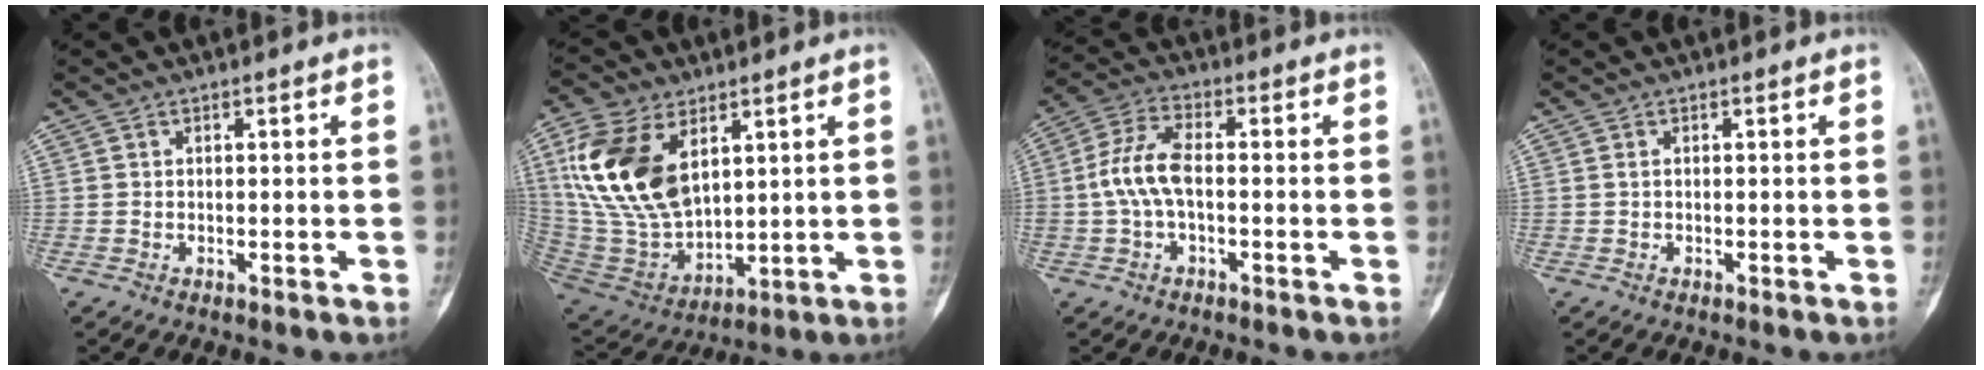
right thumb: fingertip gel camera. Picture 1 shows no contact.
{"total": 19.6, "force": [6.8, 11.6, 14.3], "torque": [-0.272, -0.027, 0.142]}
{"total": 7.9, "force": [-0.7, 3.7, 7.0], "torque": [-0.158, 0.026, -0.019]}
{"total": 0.0}